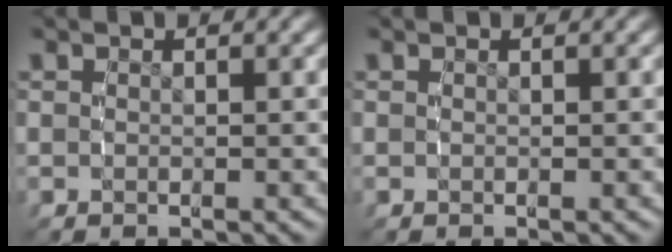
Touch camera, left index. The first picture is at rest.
{"total": 0.0}